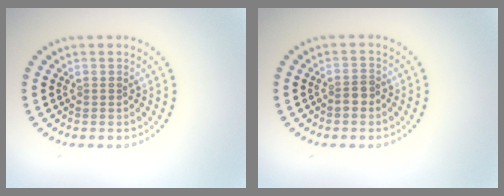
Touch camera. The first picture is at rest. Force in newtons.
{"total": 1.5, "press": 1.3, "slide": 0.7}